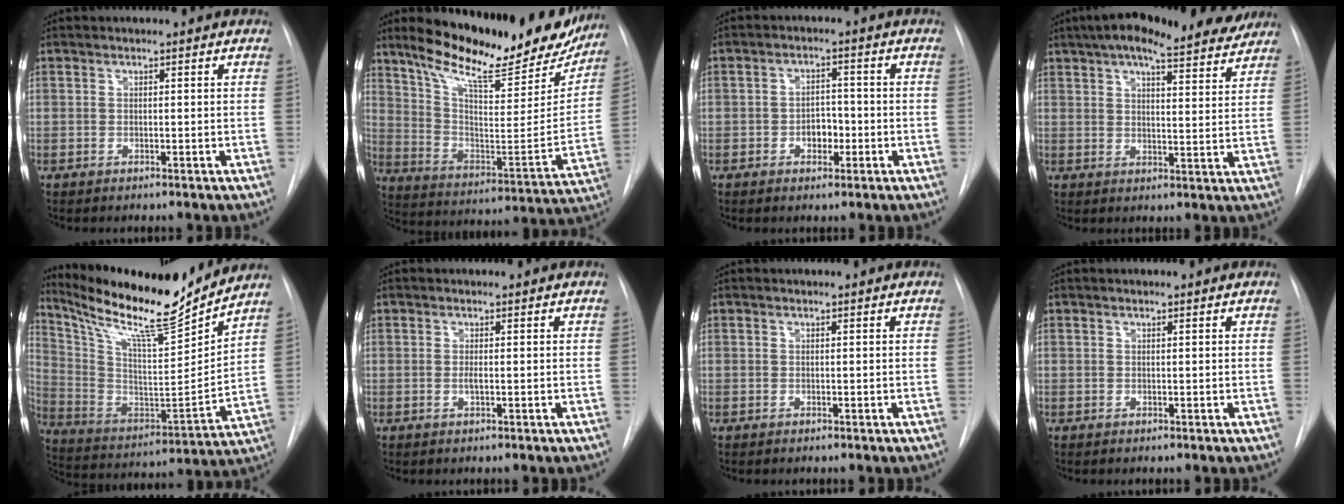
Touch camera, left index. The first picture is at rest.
{"total": 26.2, "force": [21.2, 6.5, 14.0], "torque": [-0.214, -0.030, 0.302]}
{"total": 3.6, "force": [-1.2, 2.3, 2.4], "torque": [-0.032, 0.006, -0.018]}
{"total": 17.7, "force": [14.8, 4.1, 8.9], "torque": [-0.140, 0.027, 0.195]}
{"total": 21.0, "force": [18.6, 1.0, 9.7], "torque": [-0.184, -0.035, 0.312]}
{"total": 0.8, "force": [-0.1, 0.1, 0.7], "torque": [-0.018, -0.003, -0.002]}
{"total": 0.0}
{"total": 0.0}